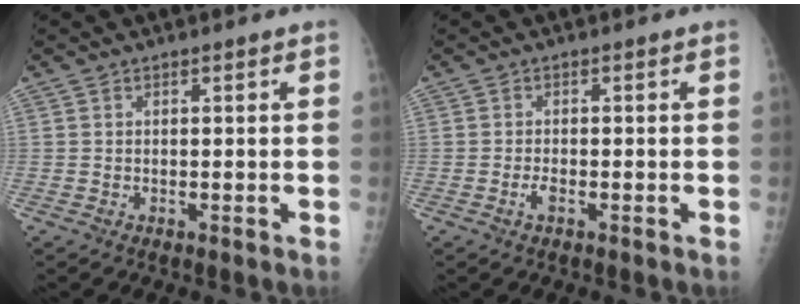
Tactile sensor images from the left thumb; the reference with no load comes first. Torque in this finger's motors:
{"motor_torque": [-0.03, 0.03, 0.01, 0.00, 0.00]}